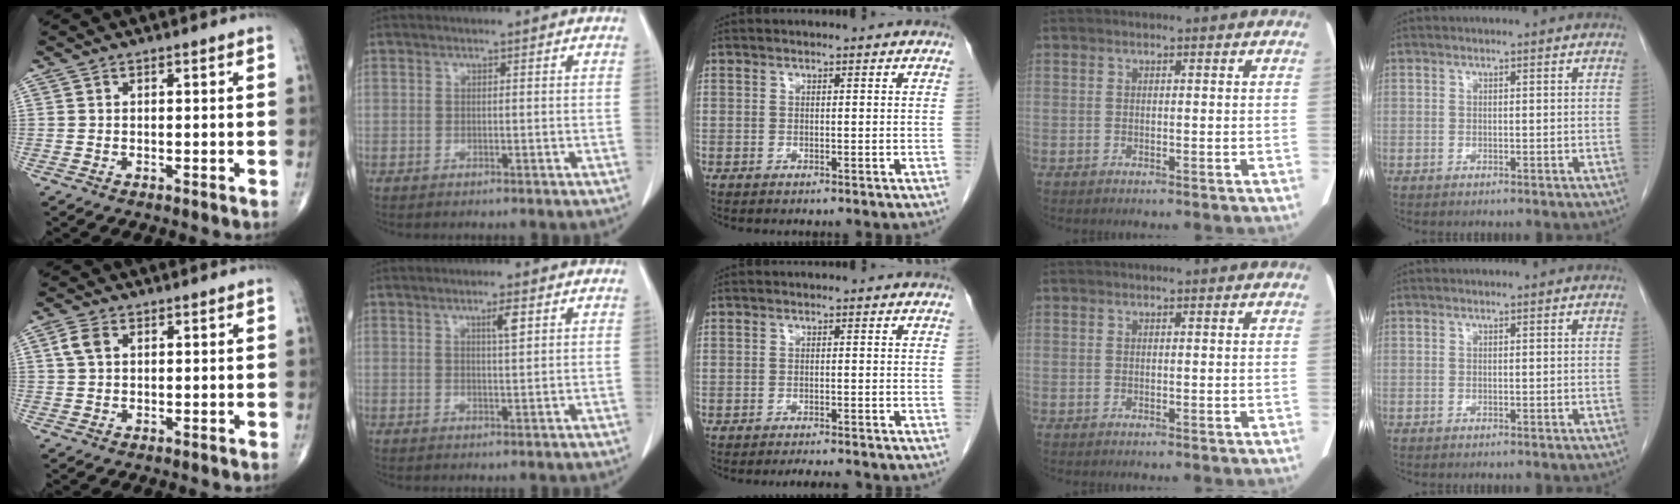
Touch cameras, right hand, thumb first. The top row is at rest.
{"thumb": {"total": 3.3, "force": [1.1, 2.1, 2.2], "torque": [-0.050, 0.008, 0.021]}, "index": {"total": 2.4, "force": [1.1, 0.1, 2.1], "torque": [-0.039, -0.002, 0.018]}, "middle": {"total": 2.7, "force": [-2.5, -0.1, 1.0], "torque": [-0.017, -0.009, -0.033]}}